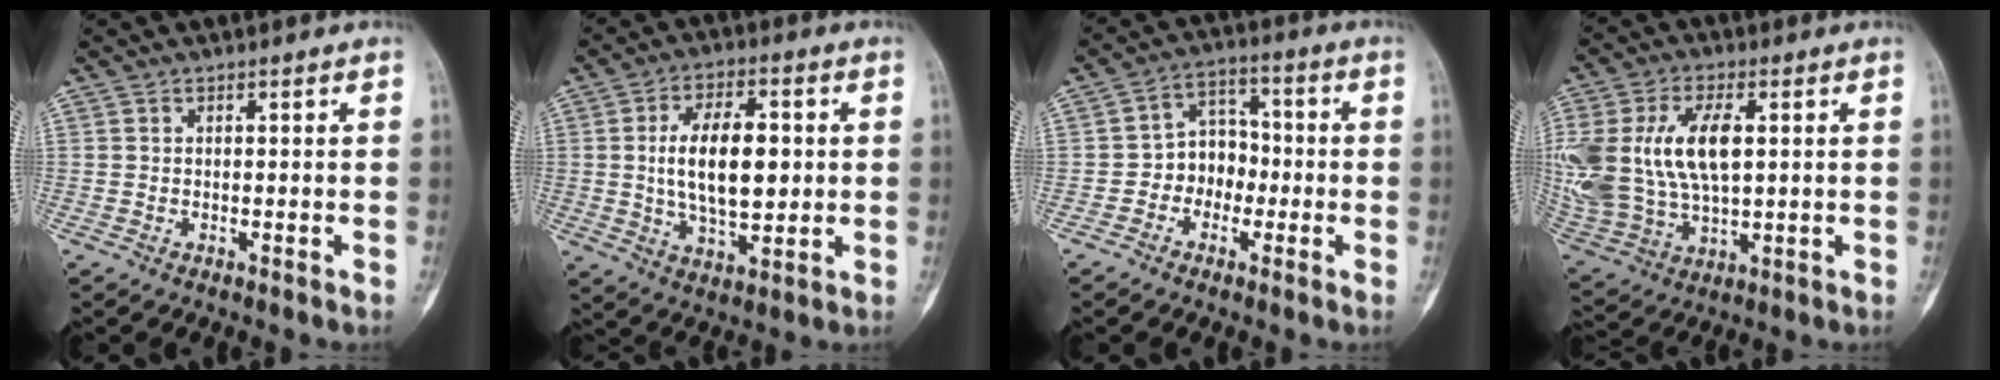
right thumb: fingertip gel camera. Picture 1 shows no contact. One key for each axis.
{"total": 14.0, "fx": 1.1, "fy": 7.2, "fz": 12.0, "tx": -0.184, "ty": -0.001, "tz": 0.023}
{"total": 7.5, "fx": -1.9, "fy": 6.2, "fz": 3.8, "tx": -0.014, "ty": 0.035, "tz": -0.047}
{"total": 21.7, "fx": 3.6, "fy": 12.2, "fz": 17.6, "tx": -0.393, "ty": -0.003, "tz": 0.073}